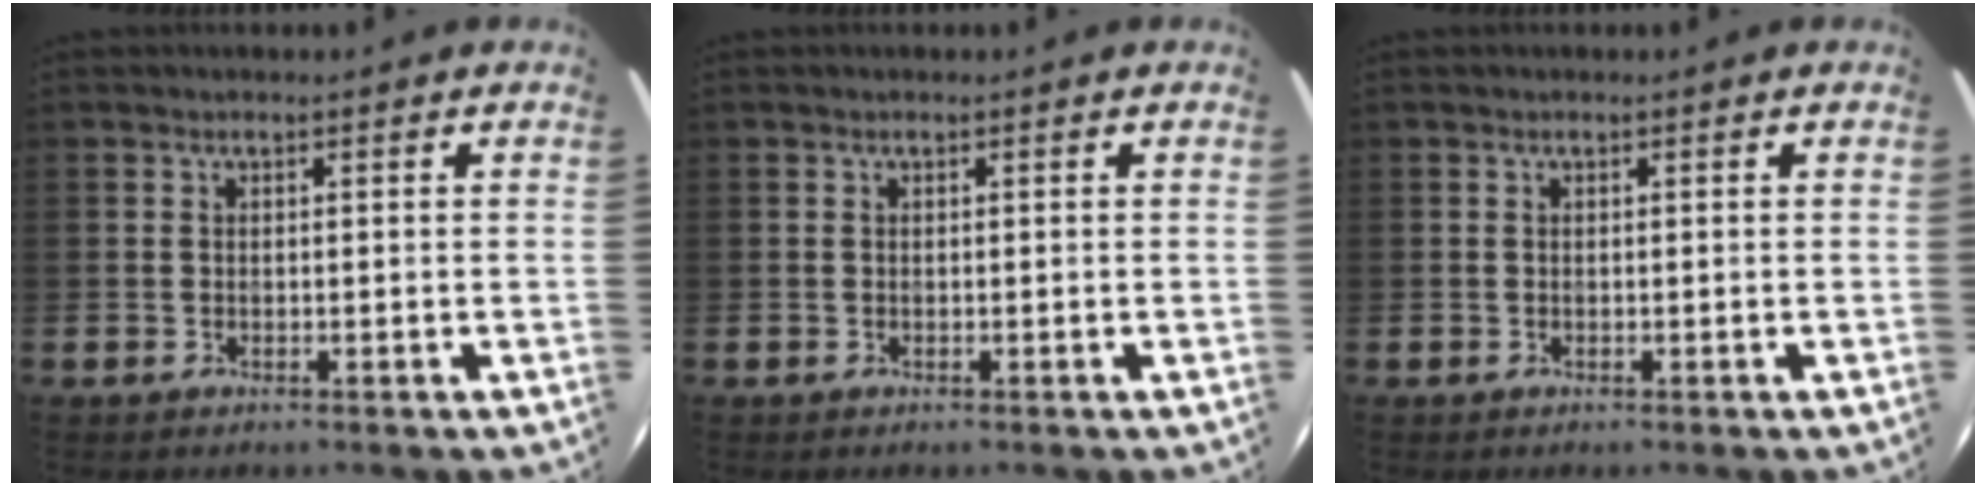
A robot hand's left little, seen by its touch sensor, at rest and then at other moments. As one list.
[{"total": 0.0}, {"total": 0.0}]